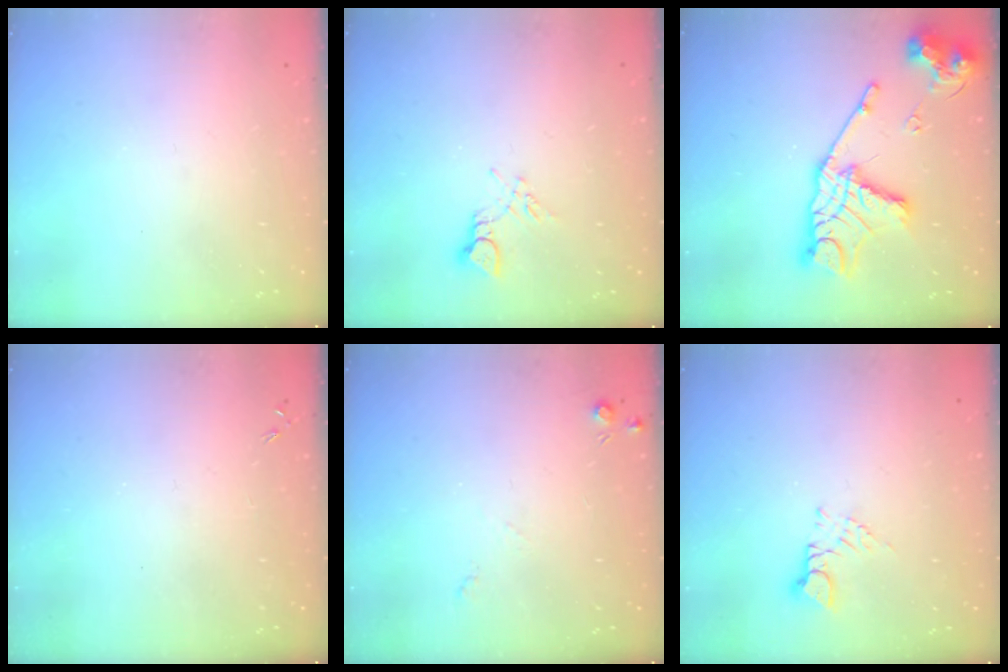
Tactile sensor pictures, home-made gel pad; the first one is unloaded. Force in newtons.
{"total": 4.2, "press": 4.2, "slide": 0.5}
{"total": 19.0, "press": 18.9, "slide": 1.8}
{"total": 0.0}
{"total": 3.9, "press": 3.9, "slide": 0.6}
{"total": 3.0, "press": 3.0, "slide": 0.4}